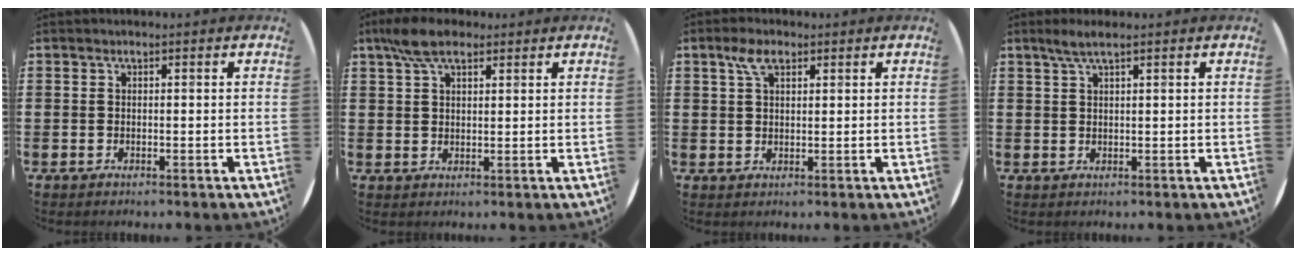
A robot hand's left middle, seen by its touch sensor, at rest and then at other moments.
{"total": 5.7, "force": [4.0, 2.7, 3.0], "torque": [-0.060, 0.003, 0.073]}
{"total": 3.7, "force": [2.3, 1.9, 2.2], "torque": [-0.050, 0.008, 0.043]}
{"total": 2.4, "force": [1.6, 0.0, 1.7], "torque": [-0.036, 0.002, 0.028]}